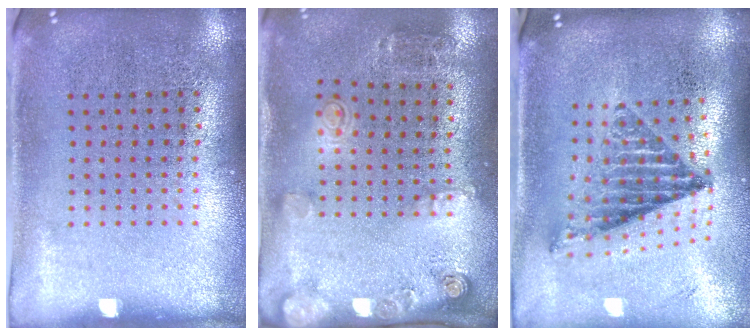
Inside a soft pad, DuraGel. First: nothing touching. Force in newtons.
{"total": 2.0, "press": 1.2, "slide": 1.6}
{"total": 1.3, "press": 1.2, "slide": 0.6}